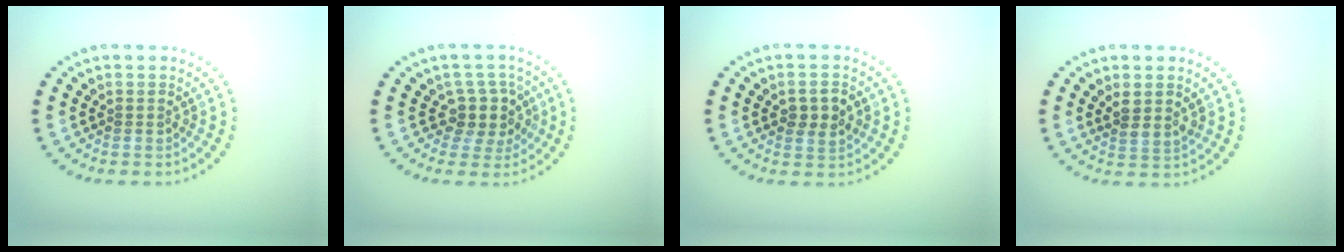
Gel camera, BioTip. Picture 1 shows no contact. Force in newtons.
{"total": 3.1, "press": 2.5, "slide": 1.8}
{"total": 2.5, "press": 2.4, "slide": 0.4}
{"total": 2.0, "press": 1.7, "slide": 0.9}